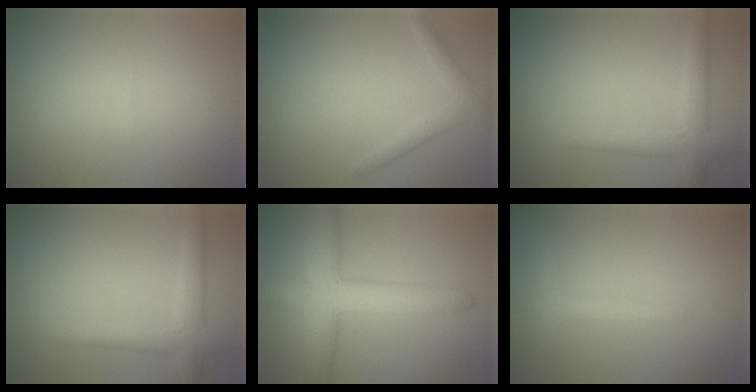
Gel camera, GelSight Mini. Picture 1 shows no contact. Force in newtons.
{"total": 1.7, "press": 1.7, "slide": 0.1}
{"total": 2.7, "press": 2.7, "slide": 0.1}
{"total": 2.7, "press": 2.7, "slide": 0.1}
{"total": 6.4, "press": 6.4, "slide": 0.2}
{"total": 1.4, "press": 1.4, "slide": 0.2}